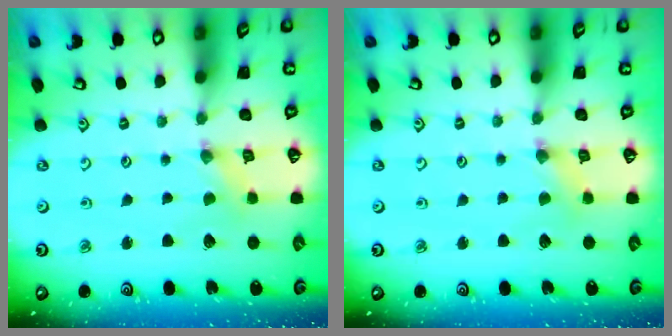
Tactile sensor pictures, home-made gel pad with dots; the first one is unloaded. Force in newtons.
{"total": 1.5, "press": 1.4, "slide": 0.3}